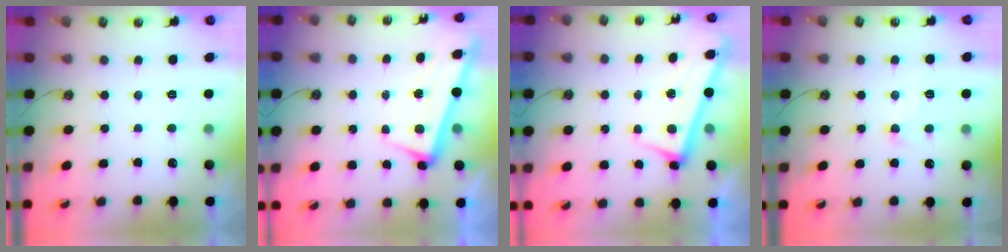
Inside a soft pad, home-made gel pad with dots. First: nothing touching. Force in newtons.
{"total": 2.3, "press": 2.2, "slide": 0.9}
{"total": 2.8, "press": 2.8, "slide": 0.4}
{"total": 5.1, "press": 5.1, "slide": 0.6}